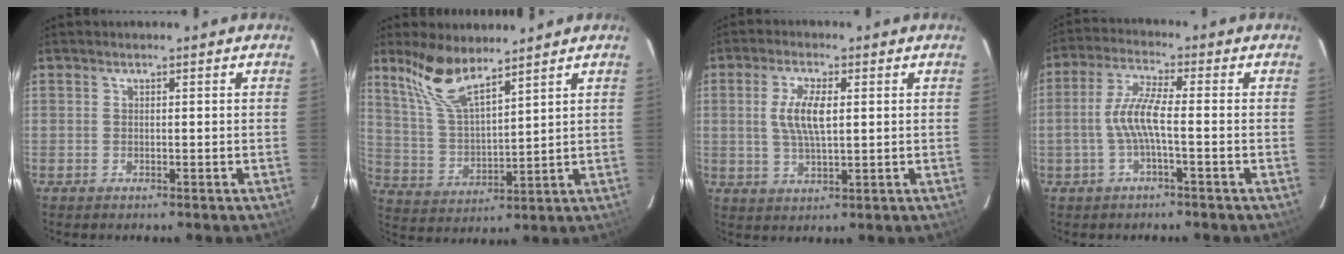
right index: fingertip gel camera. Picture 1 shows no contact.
{"total": 10.3, "force": [7.9, 2.5, 6.2], "torque": [-0.126, 0.005, 0.168]}
{"total": 6.9, "force": [1.2, 2.3, 6.4], "torque": [-0.127, 0.002, 0.025]}
{"total": 6.7, "force": [-1.6, 0.8, 6.4], "torque": [-0.142, 0.007, -0.029]}